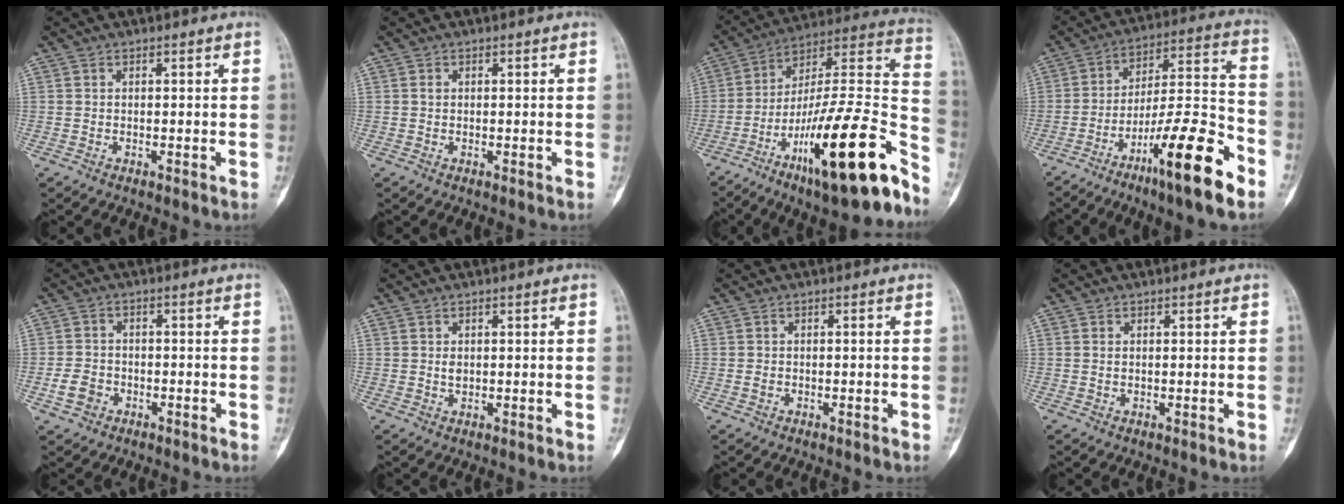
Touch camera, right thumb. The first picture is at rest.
{"total": 0.6, "force": [0.1, 0.5, 0.3], "torque": [-0.004, 0.001, 0.001]}
{"total": 29.6, "force": [-15.4, 6.3, 24.5], "torque": [-0.315, 0.074, -0.242]}
{"total": 19.4, "force": [-10.6, 3.0, 15.9], "torque": [-0.276, 0.062, -0.173]}
{"total": 4.9, "force": [-2.2, 3.7, 2.2], "torque": [-0.037, 0.020, -0.041]}
{"total": 1.3, "force": [0.3, 0.9, 0.9], "torque": [-0.013, -0.002, 0.009]}
{"total": 1.1, "force": [-0.4, 0.5, 0.9], "torque": [-0.023, 0.016, -0.002]}
{"total": 0.9, "force": [0.2, 0.6, 0.7], "torque": [-0.017, 0.000, 0.007]}